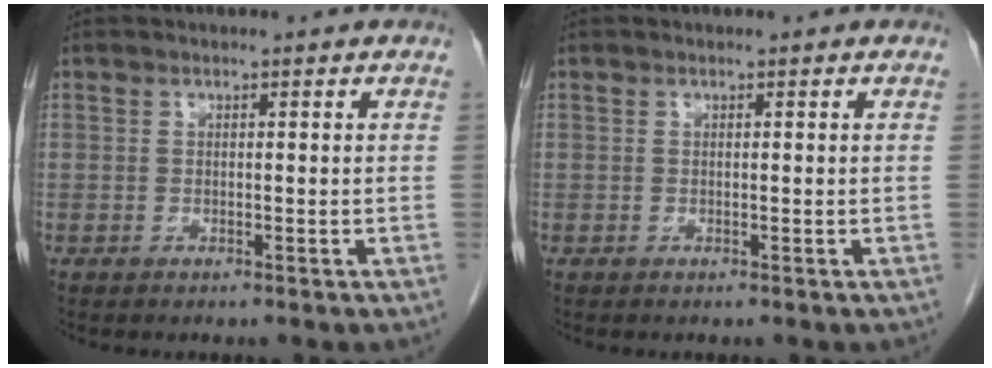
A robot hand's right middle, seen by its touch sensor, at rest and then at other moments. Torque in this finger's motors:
{"motor_torque": [-0.01, -0.01, 0.00, -0.01]}